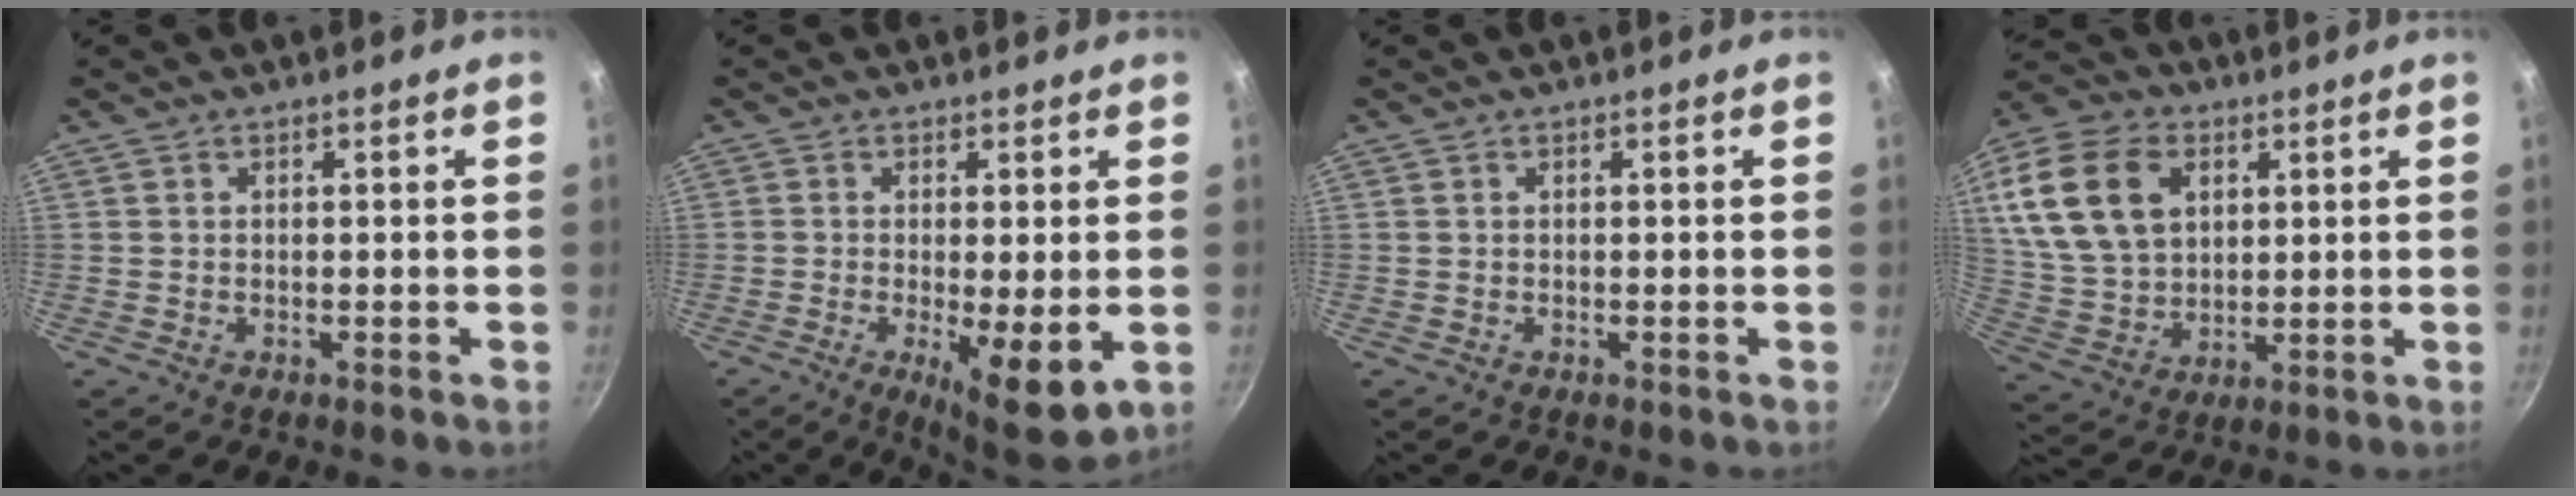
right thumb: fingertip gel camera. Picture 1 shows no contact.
{"total": 9.1, "force": [-1.7, 2.2, 8.6], "torque": [-0.132, -0.013, -0.016]}
{"total": 0.0}
{"total": 19.2, "force": [6.1, 13.2, 12.4], "torque": [-0.226, -0.004, 0.120]}